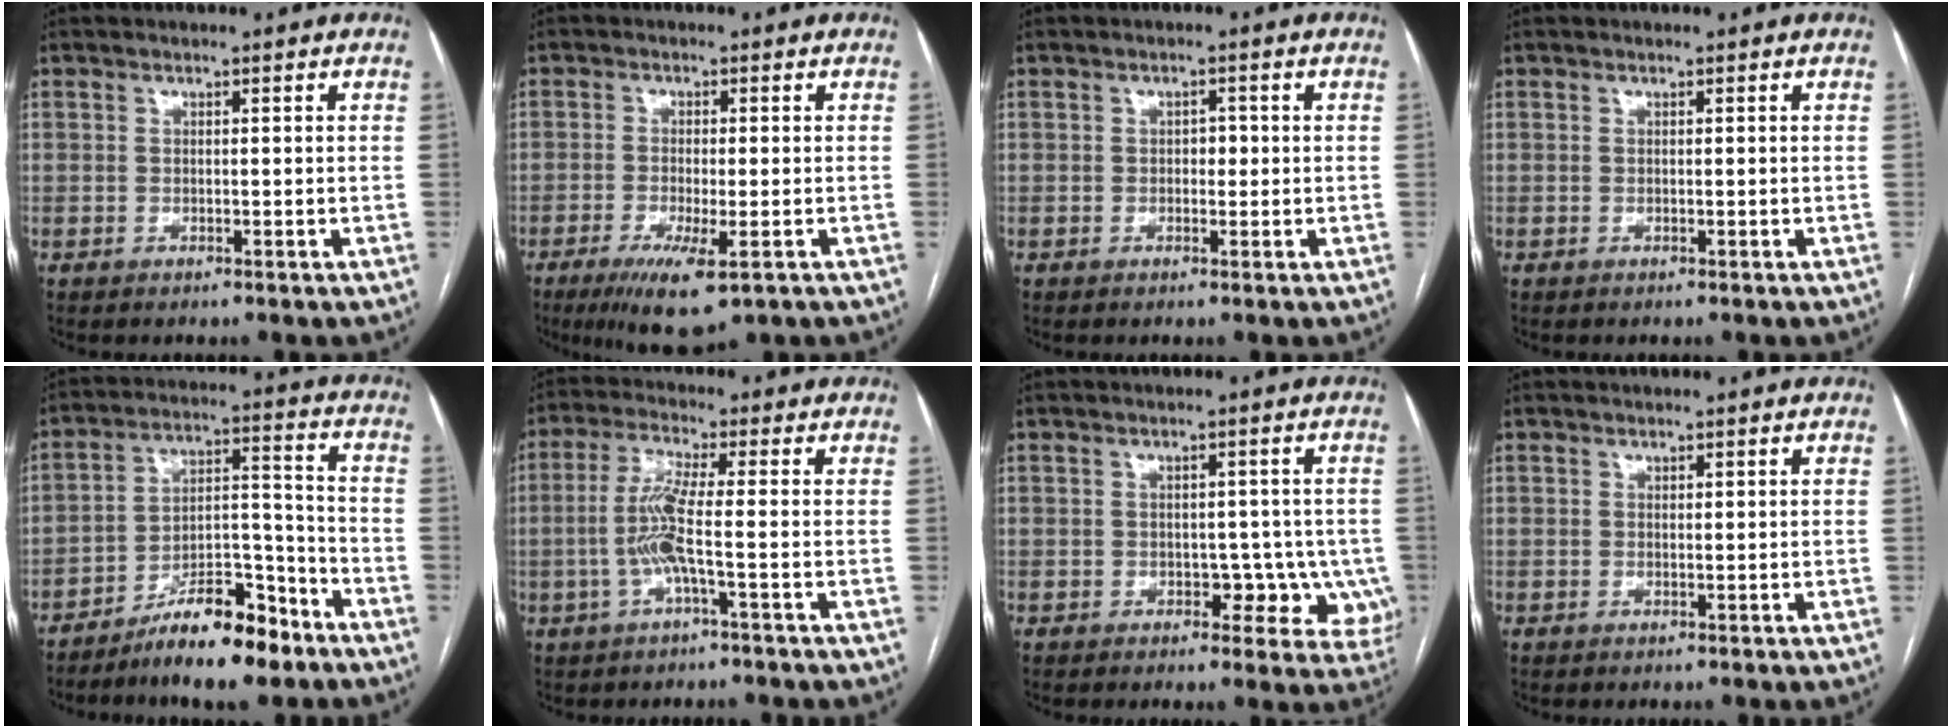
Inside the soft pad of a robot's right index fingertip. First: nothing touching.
{"total": 7.8, "force": [-4.0, 1.6, 6.5], "torque": [-0.113, -0.021, -0.061]}
{"total": 1.7, "force": [0.0, 1.1, 1.3], "torque": [-0.012, 0.005, -0.002]}
{"total": 0.0}
{"total": 12.7, "force": [-9.5, 3.0, 8.0], "torque": [-0.127, 0.025, -0.160]}
{"total": 6.2, "force": [-1.4, -0.3, 6.0], "torque": [-0.133, 0.006, -0.029]}
{"total": 6.4, "force": [-1.5, 4.4, 4.3], "torque": [-0.026, 0.015, -0.014]}
{"total": 0.0}